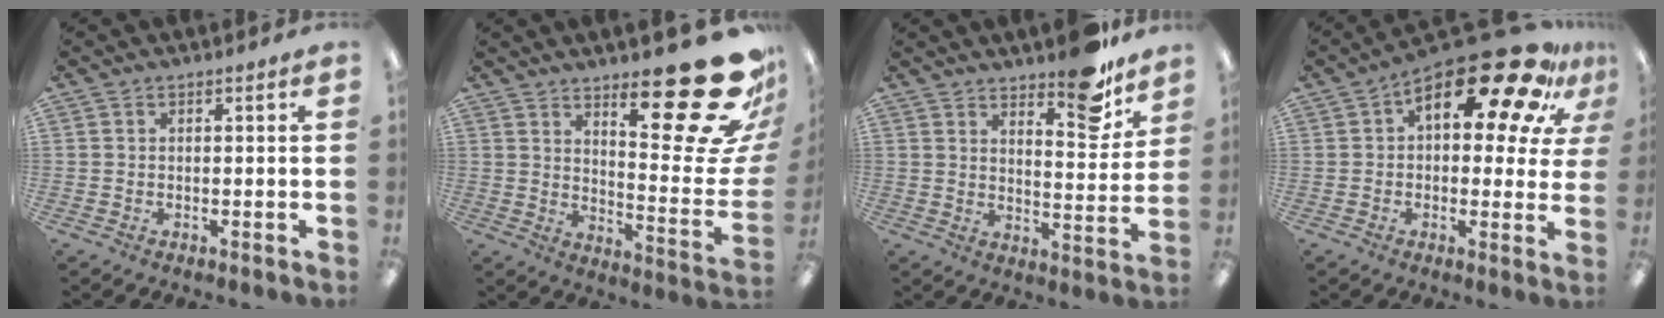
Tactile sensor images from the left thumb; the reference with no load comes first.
{"total": 26.0, "force": [16.9, 6.7, 18.6], "torque": [-0.233, -0.136, 0.270]}
{"total": 12.2, "force": [9.8, 3.8, 6.2], "torque": [-0.060, -0.075, 0.167]}
{"total": 22.5, "force": [13.0, 8.9, 16.0], "torque": [-0.229, -0.084, 0.211]}